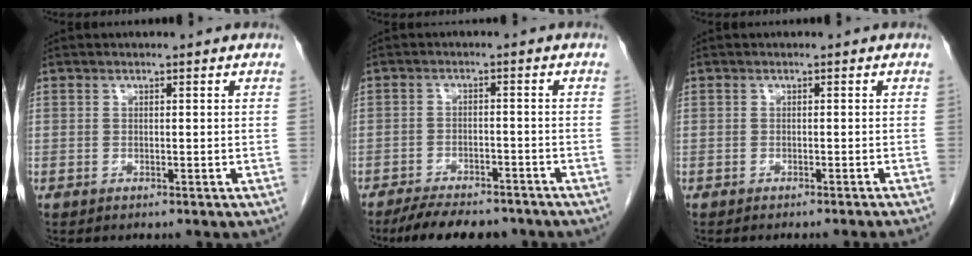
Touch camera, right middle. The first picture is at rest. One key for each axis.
{"total": 10.9, "fx": -9.4, "fy": 3.2, "fz": 4.5, "tx": -0.068, "ty": -0.003, "tz": -0.134}
{"total": 3.5, "fx": -3.1, "fy": -0.8, "fz": 1.4, "tx": -0.012, "ty": 0.003, "tz": -0.039}